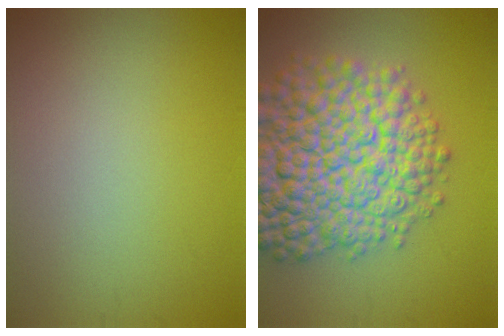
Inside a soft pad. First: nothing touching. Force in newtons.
{"total": 12.7, "press": 12.7, "slide": 0.5}